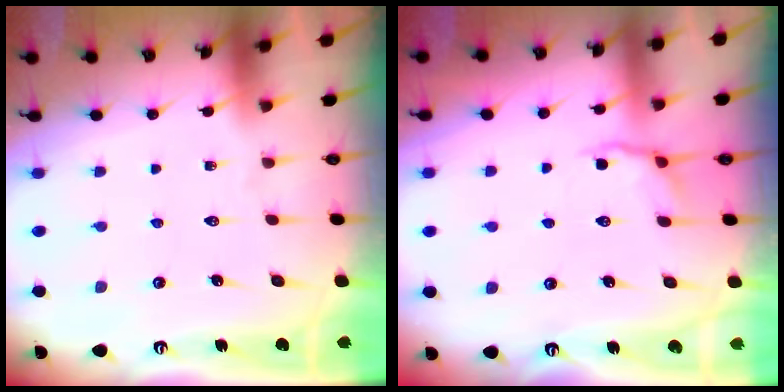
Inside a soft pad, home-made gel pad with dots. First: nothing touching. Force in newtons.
{"total": 3.5, "press": 3.2, "slide": 1.5}